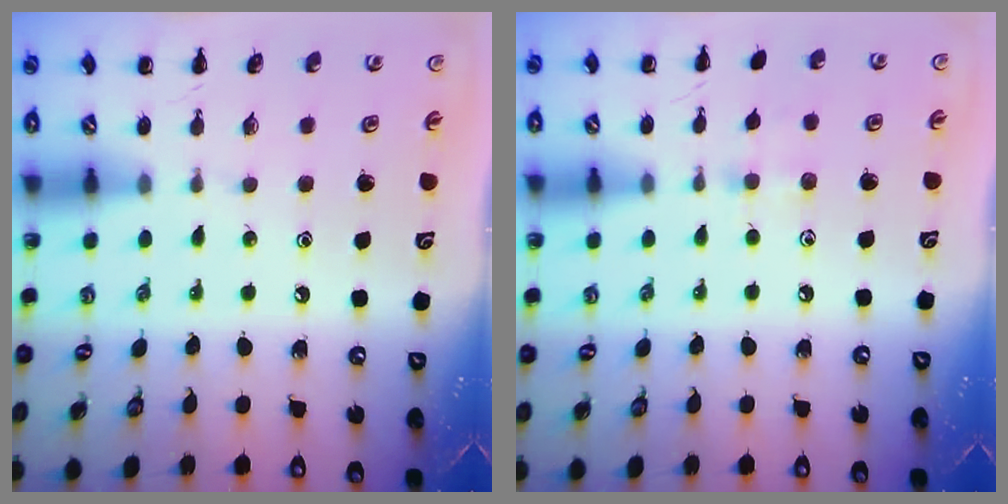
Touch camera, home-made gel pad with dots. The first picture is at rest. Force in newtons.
{"total": 5.7, "press": 5.5, "slide": 1.7}